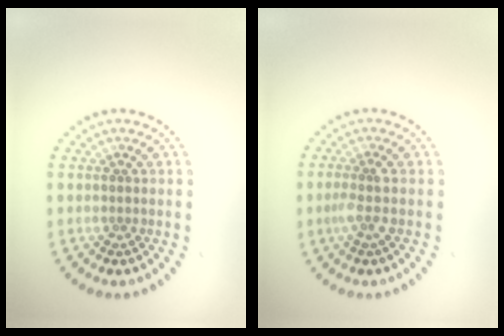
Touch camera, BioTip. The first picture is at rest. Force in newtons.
{"total": 1.6, "press": 1.3, "slide": 1.0}